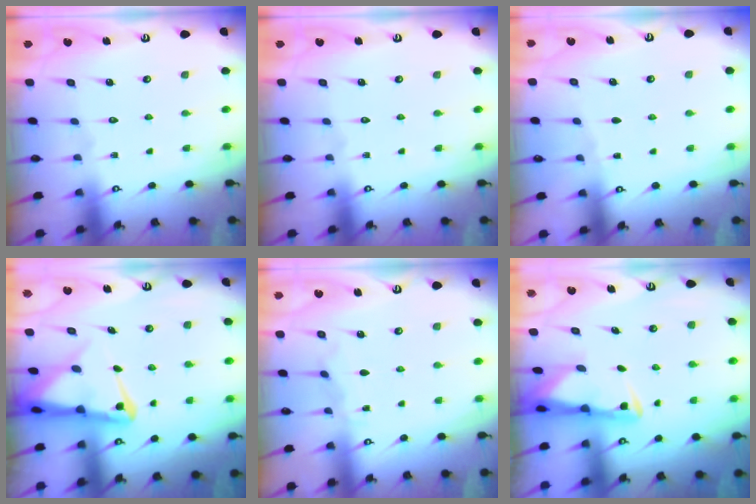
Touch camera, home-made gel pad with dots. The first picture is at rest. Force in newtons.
{"total": 0.0}
{"total": 2.1, "press": 2.1, "slide": 0.4}
{"total": 7.0, "press": 6.9, "slide": 1.3}
{"total": 3.4, "press": 3.4, "slide": 0.5}
{"total": 2.9, "press": 2.8, "slide": 0.4}